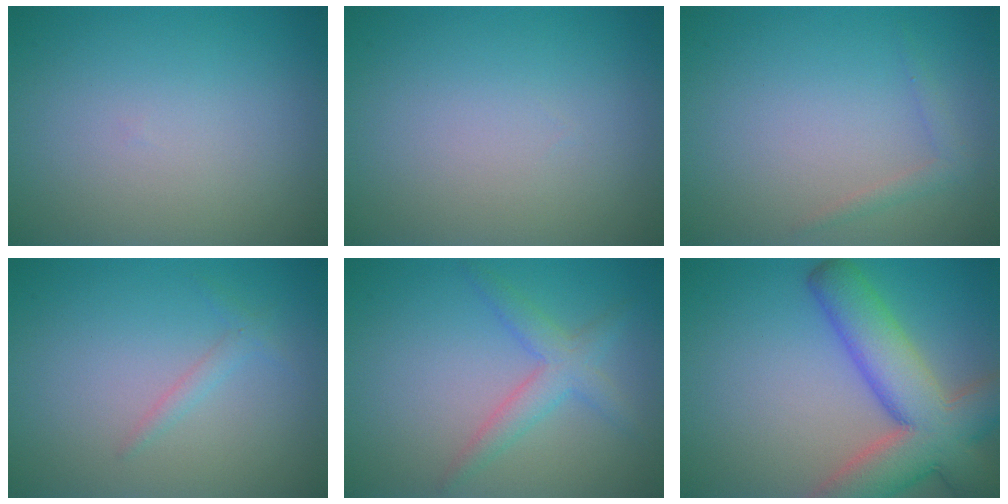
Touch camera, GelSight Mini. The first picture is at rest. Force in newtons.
{"total": 0.0}
{"total": 1.1, "press": 1.1, "slide": 0.1}
{"total": 1.1, "press": 1.1, "slide": 0.0}
{"total": 2.9, "press": 2.9, "slide": 0.1}
{"total": 10.0, "press": 10.0, "slide": 0.9}